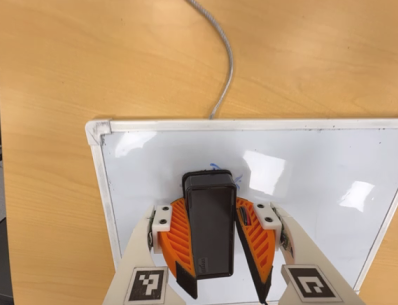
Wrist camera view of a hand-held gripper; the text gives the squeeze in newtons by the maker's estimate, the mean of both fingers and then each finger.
{"total": 16.2, "left": 18.0, "right": 14.3}